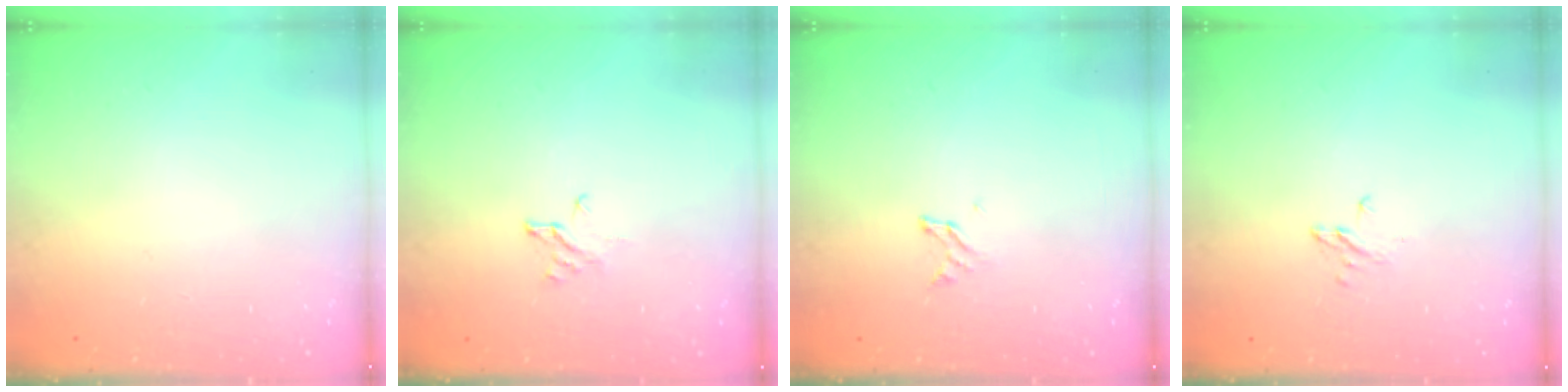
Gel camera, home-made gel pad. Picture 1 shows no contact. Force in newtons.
{"total": 2.5, "press": 2.5, "slide": 0.1}
{"total": 2.2, "press": 2.2, "slide": 0.3}
{"total": 2.4, "press": 2.4, "slide": 0.2}